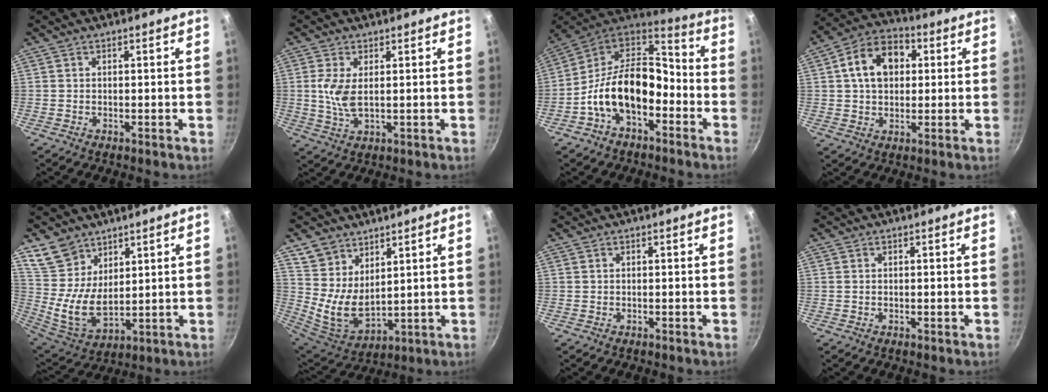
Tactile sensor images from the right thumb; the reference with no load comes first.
{"total": 5.7, "force": [0.8, 2.5, 5.0], "torque": [-0.108, -0.004, 0.019]}
{"total": 17.9, "force": [-5.2, 11.1, 13.0], "torque": [-0.203, 0.066, -0.109]}
{"total": 12.1, "force": [2.6, 8.8, 7.9], "torque": [-0.104, 0.018, 0.028]}
{"total": 11.5, "force": [7.1, 7.4, 5.2], "torque": [-0.078, -0.046, 0.153]}
{"total": 9.9, "force": [5.8, 6.3, 5.0], "torque": [-0.082, -0.038, 0.127]}
{"total": 0.0}
{"total": 0.0}